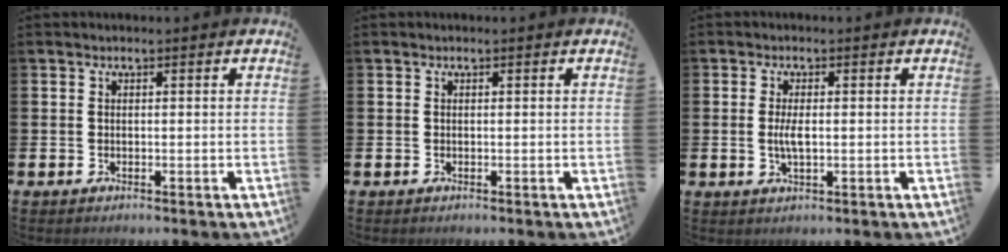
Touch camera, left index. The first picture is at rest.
{"total": 0.0}
{"total": 2.3, "force": [-0.1, 0.8, 2.2], "torque": [-0.039, -0.001, -0.003]}